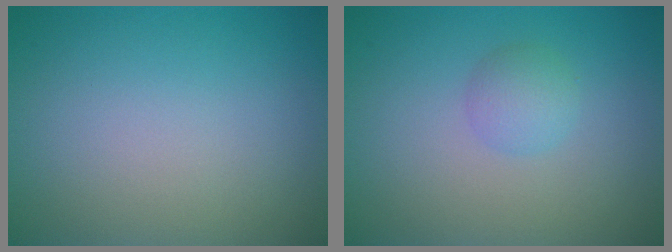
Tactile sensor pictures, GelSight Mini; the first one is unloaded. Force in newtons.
{"total": 1.8, "press": 1.8, "slide": 0.0}